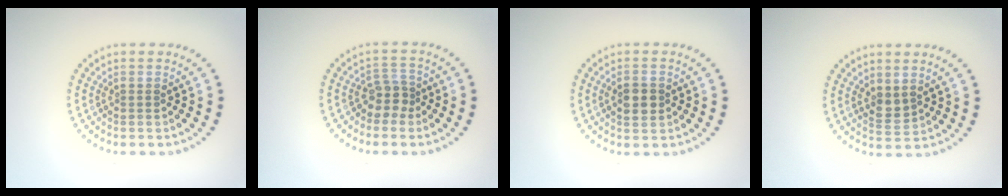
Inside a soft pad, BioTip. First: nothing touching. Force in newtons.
{"total": 2.2, "press": 1.7, "slide": 1.4}
{"total": 2.9, "press": 2.9, "slide": 0.1}
{"total": 1.6, "press": 1.4, "slide": 0.7}